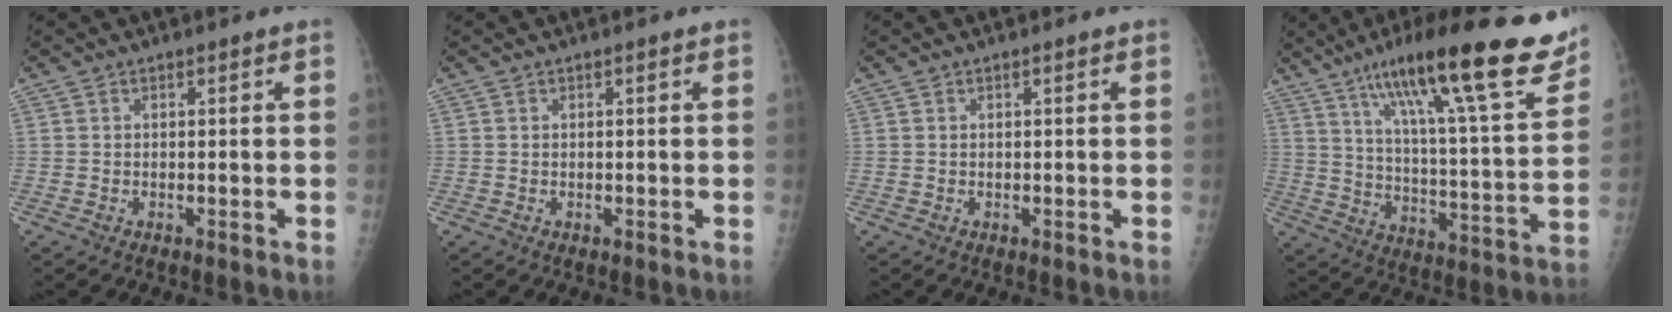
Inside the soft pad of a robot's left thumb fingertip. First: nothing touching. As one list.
[{"total": 0.0}, {"total": 0.0}, {"total": 27.6, "force": [17.9, 4.6, 20.5], "torque": [-0.298, -0.047, 0.278]}]